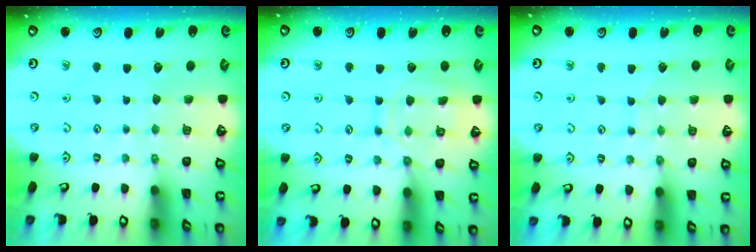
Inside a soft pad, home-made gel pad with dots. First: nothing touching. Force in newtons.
{"total": 11.1, "press": 11.0, "slide": 0.7}
{"total": 5.7, "press": 5.7, "slide": 0.6}